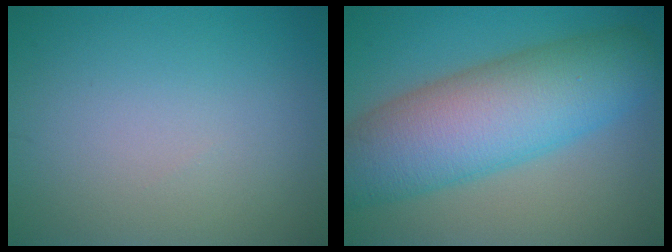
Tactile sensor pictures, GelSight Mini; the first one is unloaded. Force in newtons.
{"total": 11.0, "press": 11.0, "slide": 0.2}